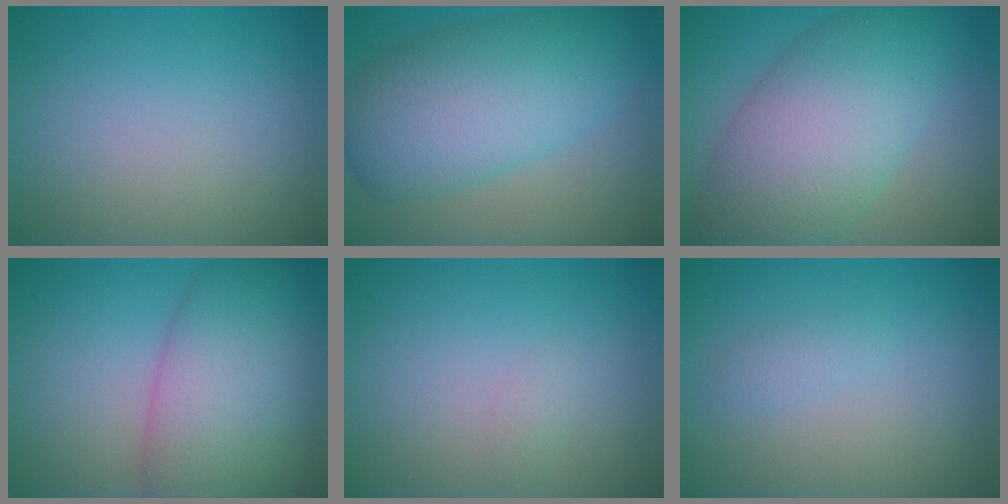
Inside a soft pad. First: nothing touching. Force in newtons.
{"total": 9.5, "press": 9.5, "slide": 0.3}
{"total": 9.9, "press": 9.9, "slide": 0.4}
{"total": 10.2, "press": 10.2, "slide": 0.4}
{"total": 0.7, "press": 0.7, "slide": 0.1}
{"total": 0.8, "press": 0.8, "slide": 0.1}